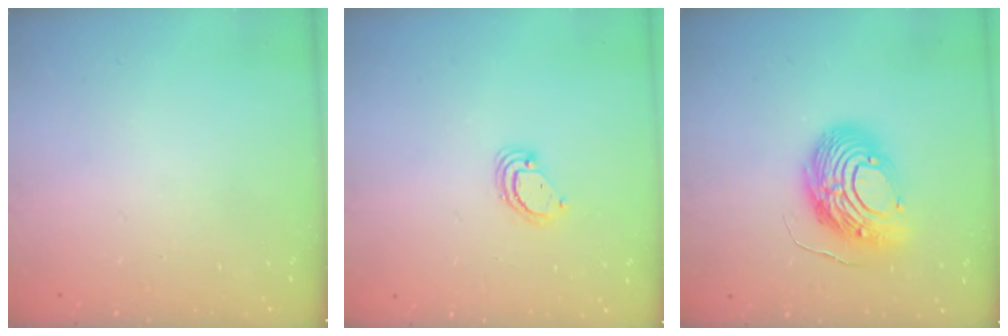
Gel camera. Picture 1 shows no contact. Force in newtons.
{"total": 3.8, "press": 3.8, "slide": 0.3}
{"total": 12.4, "press": 12.3, "slide": 1.1}